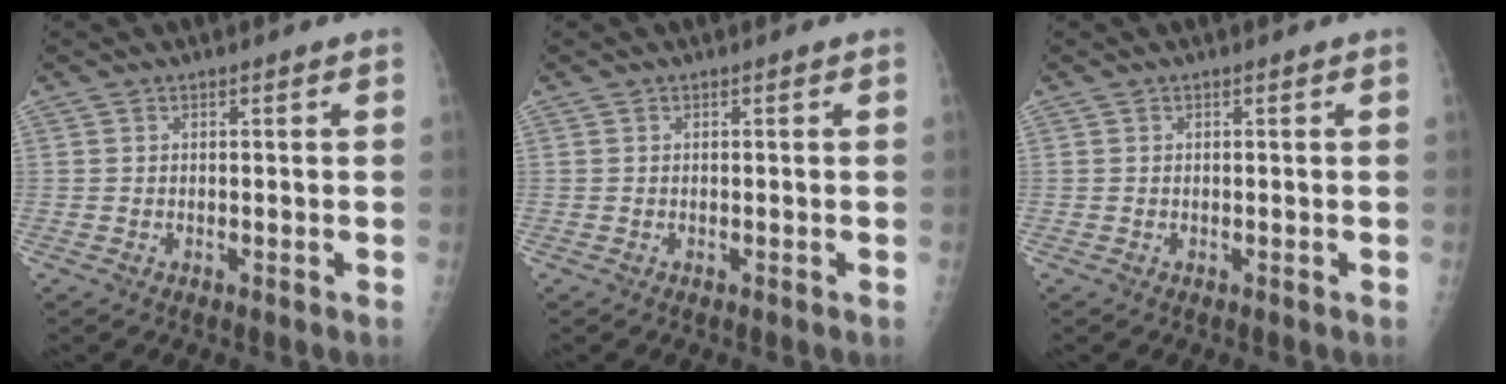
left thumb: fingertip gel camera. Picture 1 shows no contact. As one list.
[{"total": 0.0}, {"total": 0.0}]